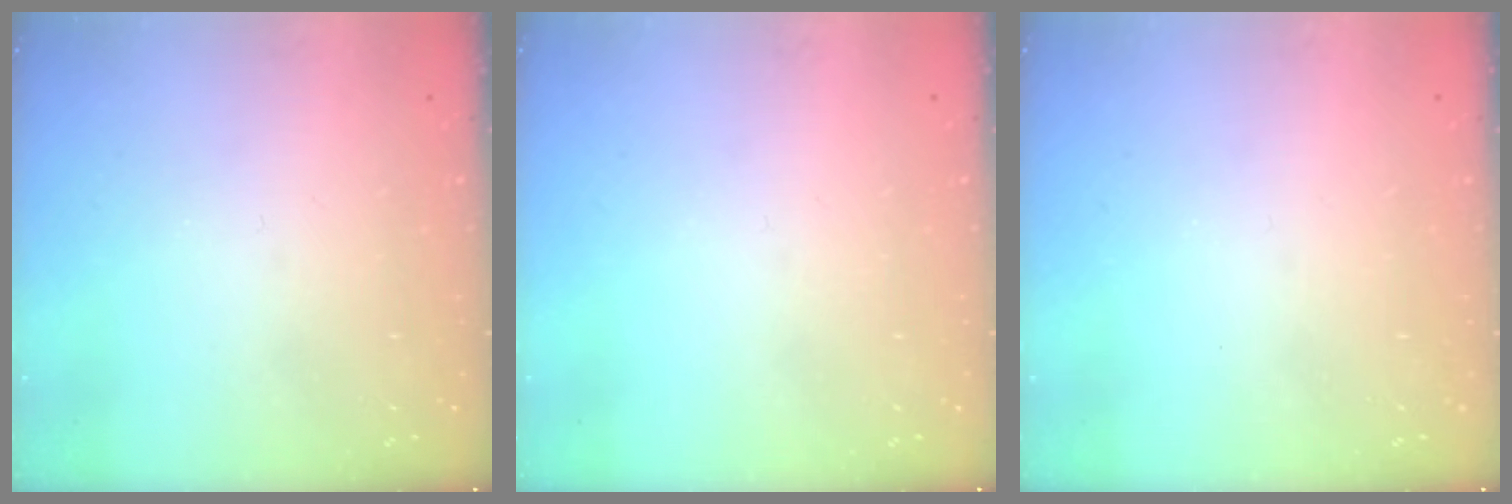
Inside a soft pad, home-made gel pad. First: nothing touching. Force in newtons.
{"total": 0.0}
{"total": 0.0}